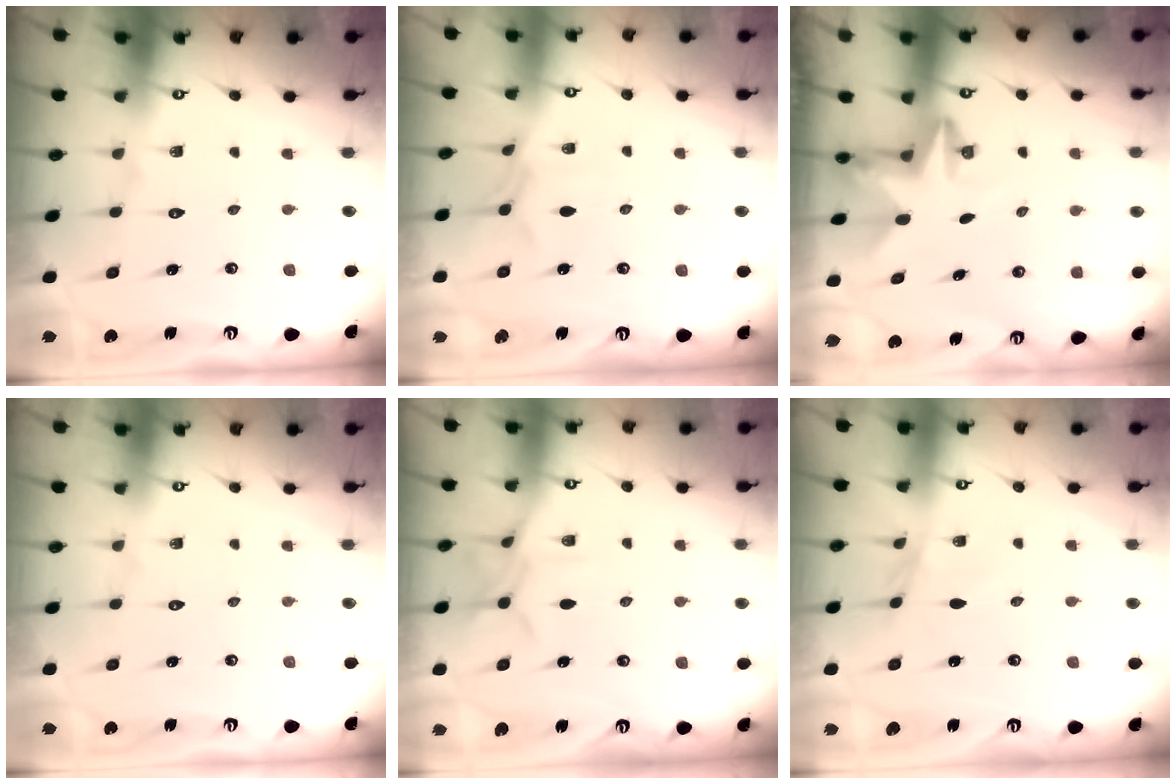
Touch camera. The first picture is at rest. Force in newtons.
{"total": 4.0, "press": 3.9, "slide": 0.6}
{"total": 2.5, "press": 2.4, "slide": 0.5}
{"total": 0.0}
{"total": 6.5, "press": 6.4, "slide": 0.7}
{"total": 2.6, "press": 2.5, "slide": 0.4}